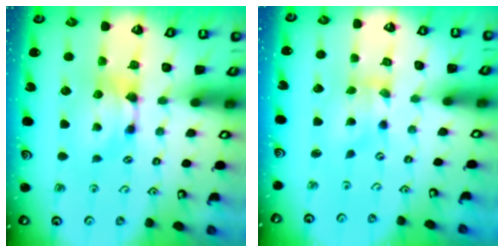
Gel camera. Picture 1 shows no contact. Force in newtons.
{"total": 1.0, "press": 0.2, "slide": 0.9}